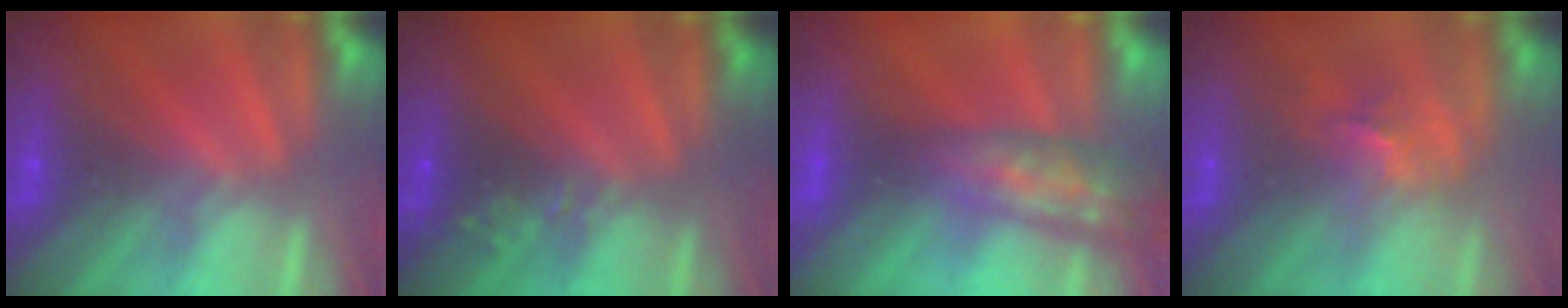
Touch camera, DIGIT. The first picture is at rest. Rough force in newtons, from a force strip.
{"total": 2.4}
{"total": 3.0}
{"total": 2.8}